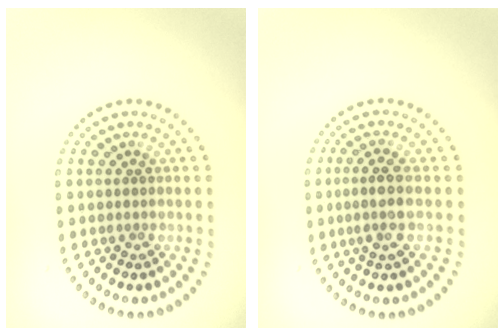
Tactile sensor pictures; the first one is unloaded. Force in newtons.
{"total": 2.4, "press": 2.2, "slide": 1.1}